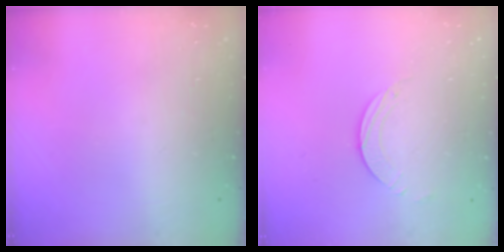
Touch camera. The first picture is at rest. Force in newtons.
{"total": 2.0, "press": 2.0, "slide": 0.2}